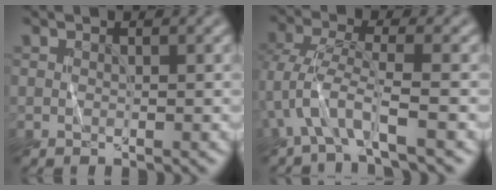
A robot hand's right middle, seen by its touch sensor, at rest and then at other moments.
{"total": 3.4, "force": [-1.9, 0.3, 2.8], "torque": [-0.072, 0.004, -0.042]}